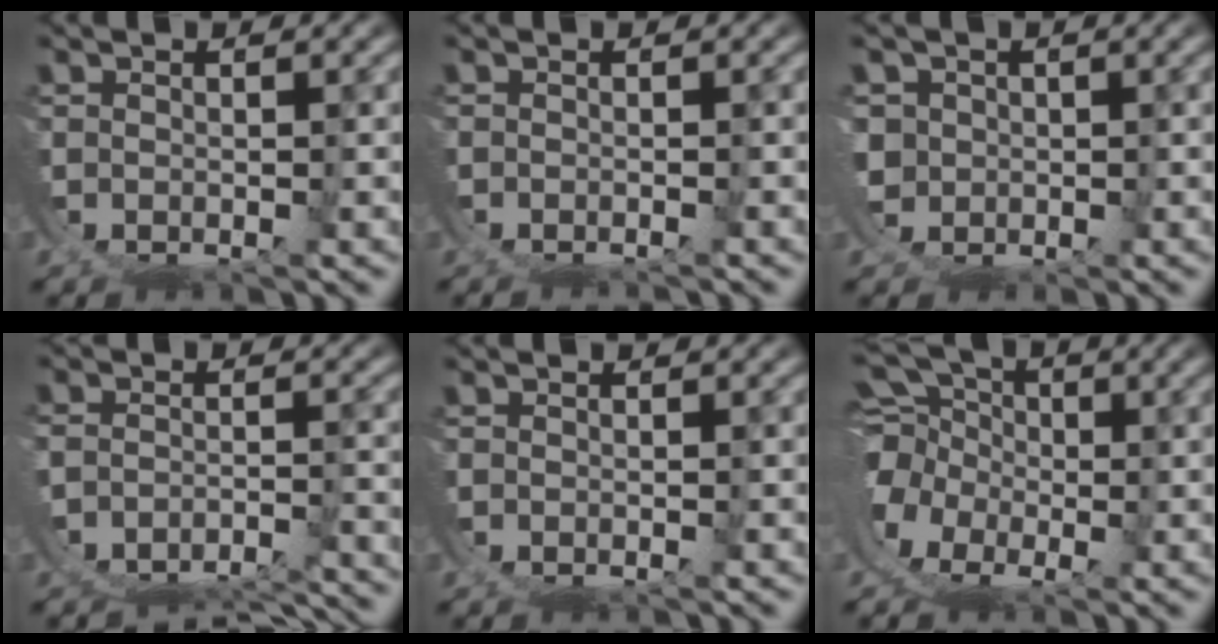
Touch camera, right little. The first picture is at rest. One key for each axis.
{"total": 1.5, "fx": -1.5, "fy": 0.1, "fz": -0.1, "tx": 0.003, "ty": -0.005, "tz": -0.021}
{"total": 4.0, "fx": 0.1, "fy": 3.6, "fz": 1.7, "tx": -0.048, "ty": -0.023, "tz": 0.006}
{"total": 8.3, "fx": -7.2, "fy": 3.2, "fz": 2.6, "tx": -0.041, "ty": -0.031, "tz": -0.103}
{"total": 0.9, "fx": -0.9, "fy": 0.1, "fz": -0.1, "tx": 0.006, "ty": -0.003, "tz": -0.014}
{"total": 11.8, "fx": -0.2, "fy": 10.6, "fz": 5.3, "tx": -0.121, "ty": -0.034, "tz": -0.011}